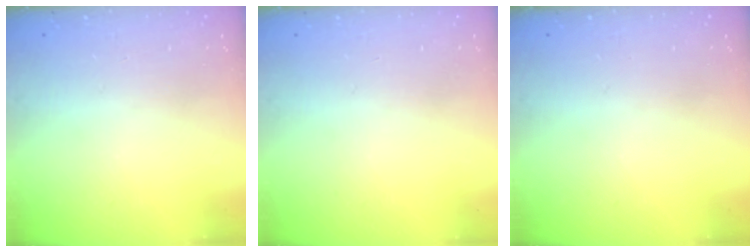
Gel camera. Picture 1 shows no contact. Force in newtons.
{"total": 0.0}
{"total": 0.0}